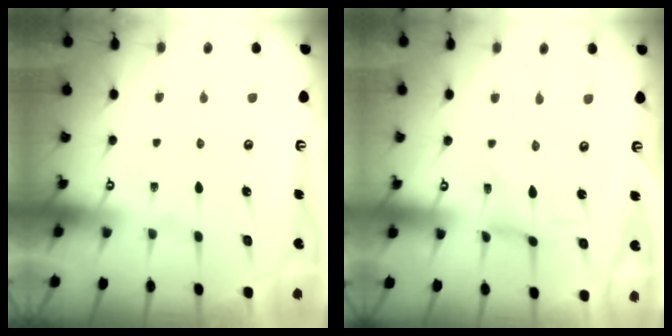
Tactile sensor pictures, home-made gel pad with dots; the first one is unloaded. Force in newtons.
{"total": 0.0}